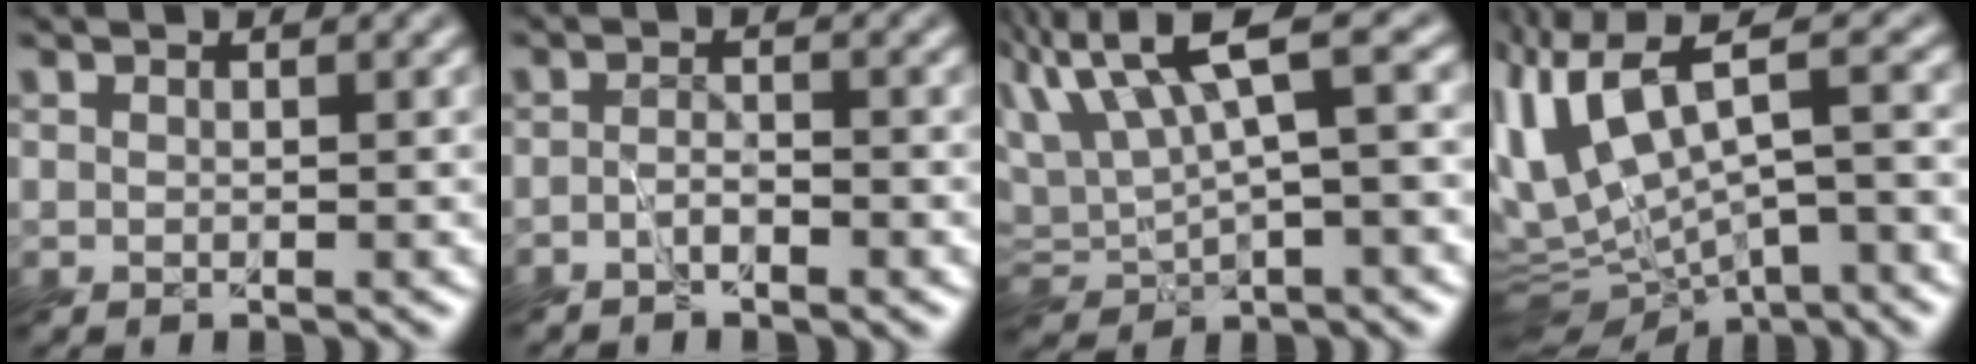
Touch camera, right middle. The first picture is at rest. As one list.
[{"total": 2.0, "force": [-1.7, 0.4, 1.0], "torque": [-0.017, 0.000, -0.037]}, {"total": 6.9, "force": [2.1, 1.8, 6.3], "torque": [-0.115, 0.015, 0.031]}, {"total": 8.7, "force": [-0.2, 3.9, 7.8], "torque": [-0.168, -0.005, 0.004]}]